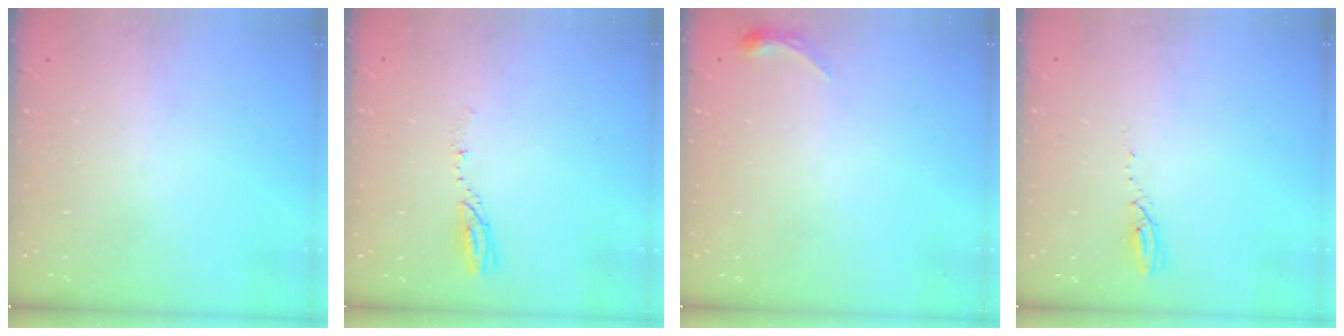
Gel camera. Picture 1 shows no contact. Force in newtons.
{"total": 3.9, "press": 3.9, "slide": 0.4}
{"total": 3.4, "press": 3.3, "slide": 0.6}
{"total": 3.4, "press": 3.3, "slide": 0.3}